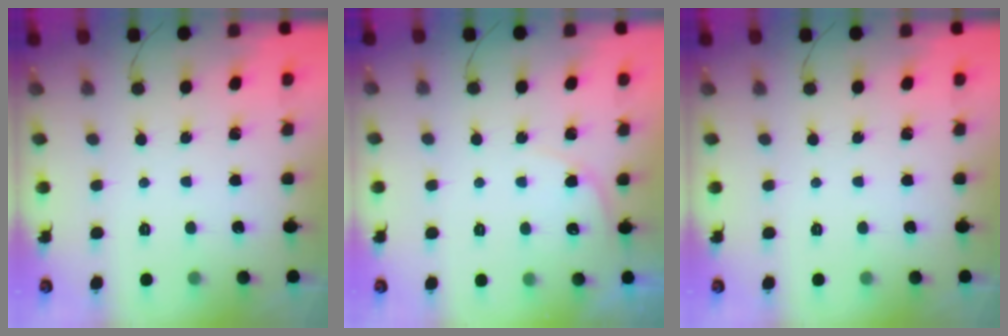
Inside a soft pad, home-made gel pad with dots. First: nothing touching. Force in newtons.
{"total": 3.8, "press": 3.8, "slide": 0.4}
{"total": 0.0}